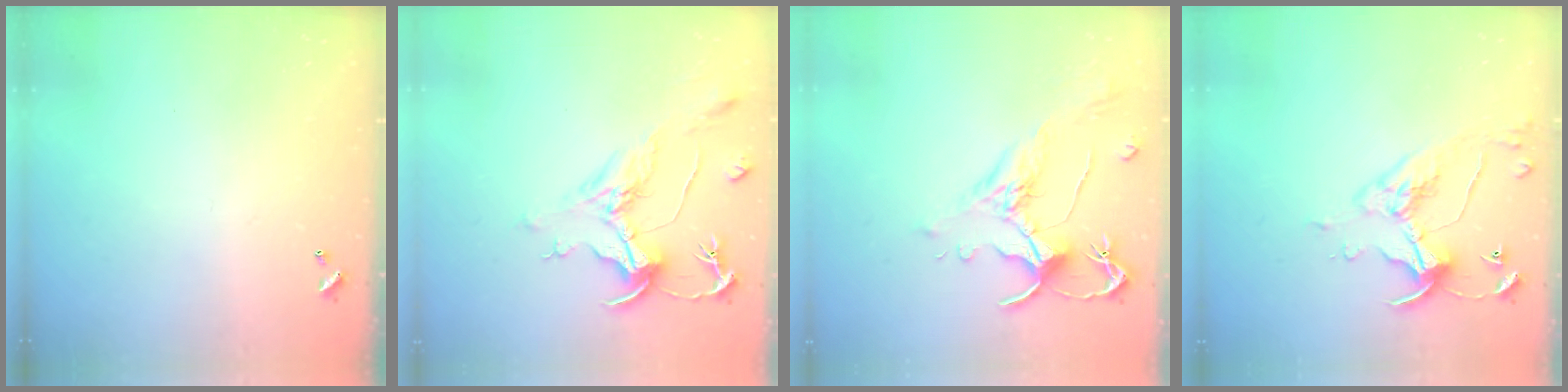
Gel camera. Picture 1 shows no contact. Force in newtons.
{"total": 2.2, "press": 1.7, "slide": 1.4}
{"total": 1.8, "press": 1.2, "slide": 1.3}
{"total": 6.8, "press": 6.7, "slide": 0.8}